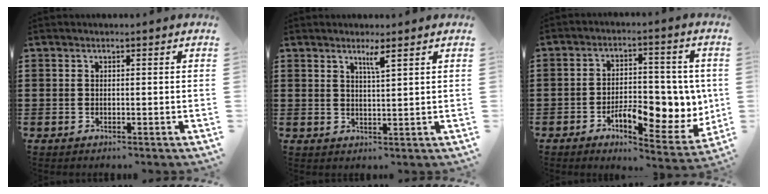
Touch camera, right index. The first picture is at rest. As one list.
[{"total": 2.5, "force": [1.7, -0.1, 1.8], "torque": [-0.038, -0.004, 0.030]}, {"total": 9.5, "force": [-2.0, 5.1, 7.8], "torque": [-0.098, -0.001, -0.031]}]